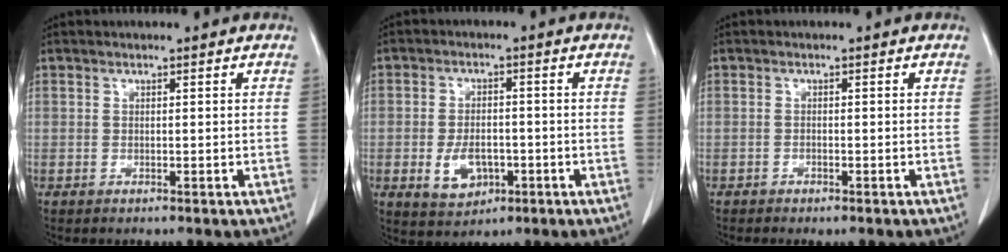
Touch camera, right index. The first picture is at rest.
{"total": 6.1, "force": [-2.0, 3.8, 4.3], "torque": [-0.078, -0.002, -0.024]}
{"total": 1.5, "force": [-1.1, 0.5, 0.9], "torque": [-0.012, -0.002, -0.013]}